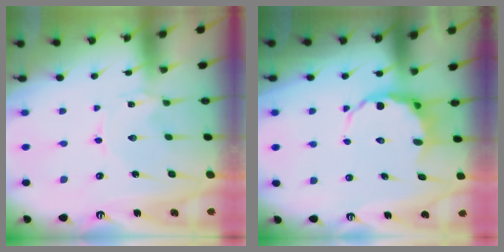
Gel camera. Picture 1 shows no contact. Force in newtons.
{"total": 7.2, "press": 6.9, "slide": 1.9}